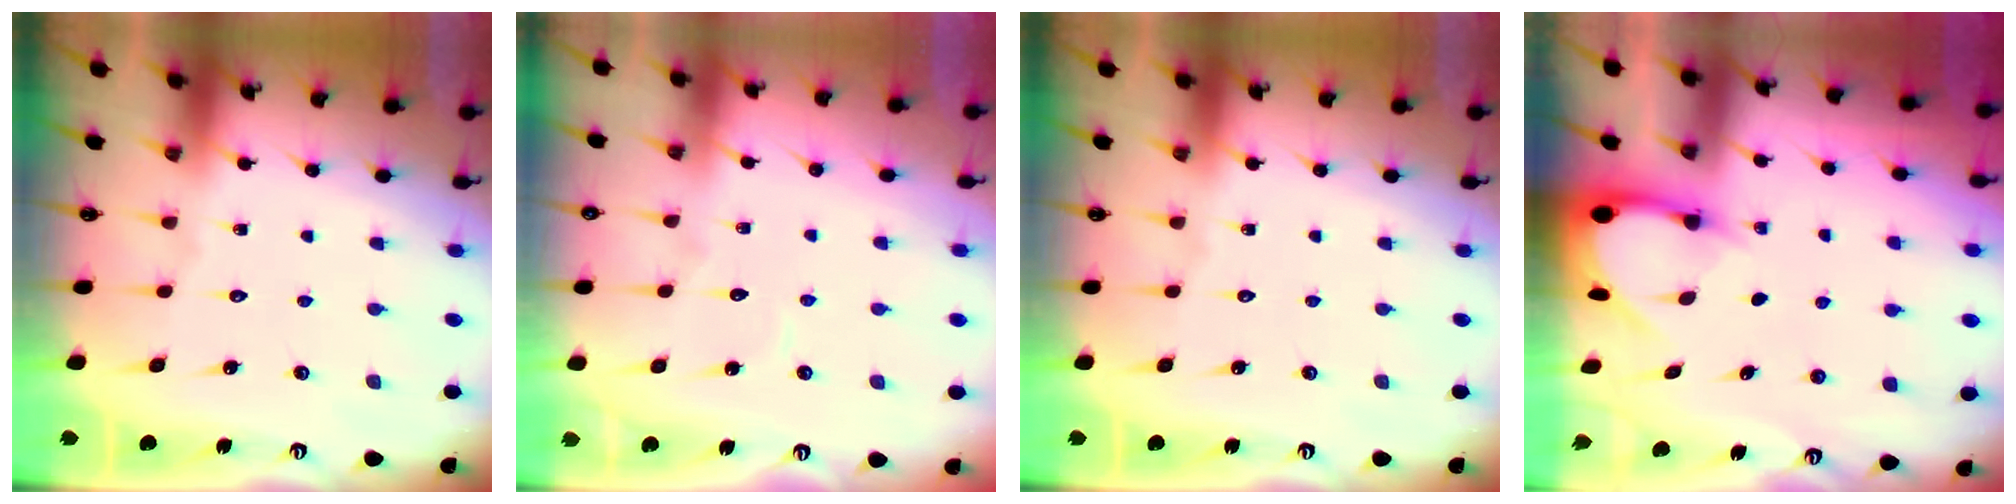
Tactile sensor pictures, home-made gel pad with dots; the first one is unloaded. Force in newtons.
{"total": 3.0, "press": 3.0, "slide": 0.2}
{"total": 0.0}
{"total": 3.2, "press": 3.2, "slide": 0.2}